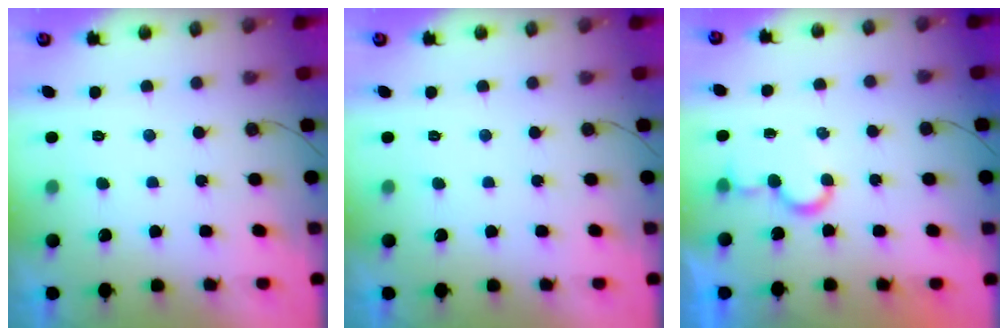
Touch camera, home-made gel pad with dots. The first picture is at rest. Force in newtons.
{"total": 0.0}
{"total": 5.1, "press": 5.1, "slide": 0.4}